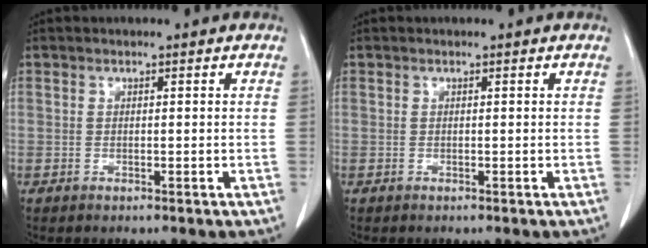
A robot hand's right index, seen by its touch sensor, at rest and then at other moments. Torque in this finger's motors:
{"motor_torque": [0.00, 0.00, 0.00, 0.00]}